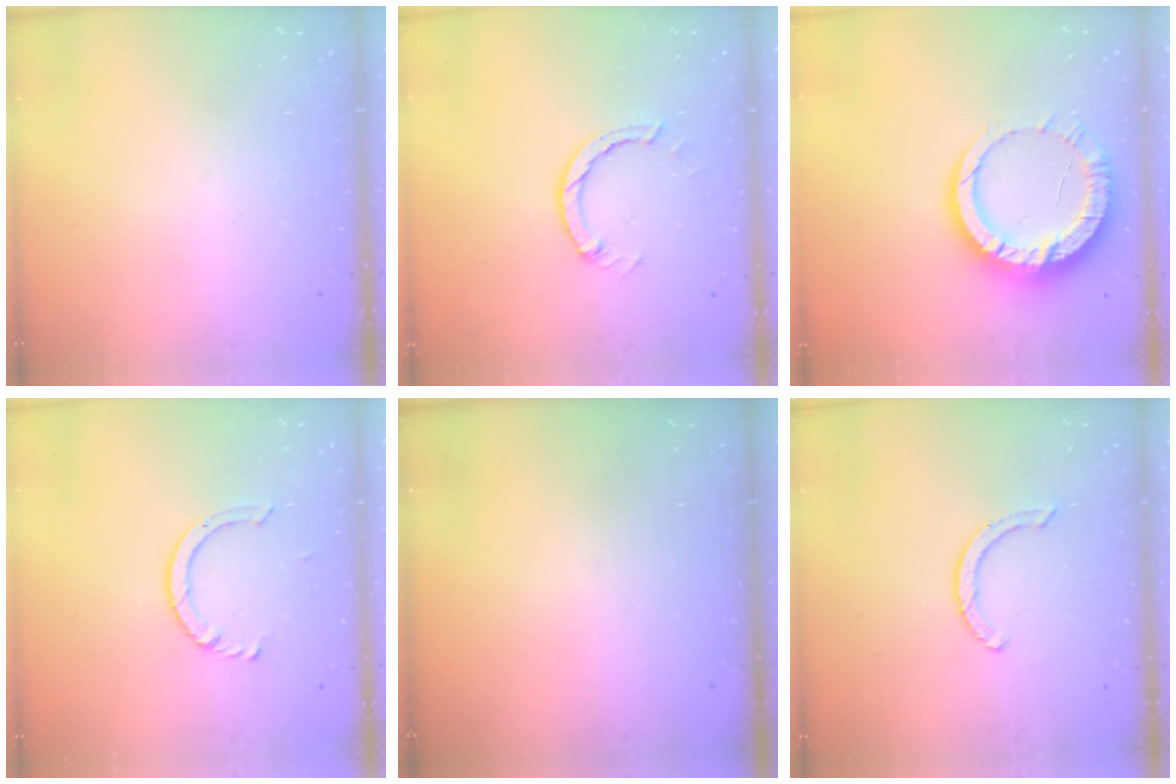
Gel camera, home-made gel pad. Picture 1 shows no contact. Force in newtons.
{"total": 2.7, "press": 2.7, "slide": 0.3}
{"total": 14.4, "press": 14.3, "slide": 1.4}
{"total": 4.2, "press": 4.2, "slide": 0.3}
{"total": 0.0}
{"total": 3.1, "press": 3.1, "slide": 0.1}